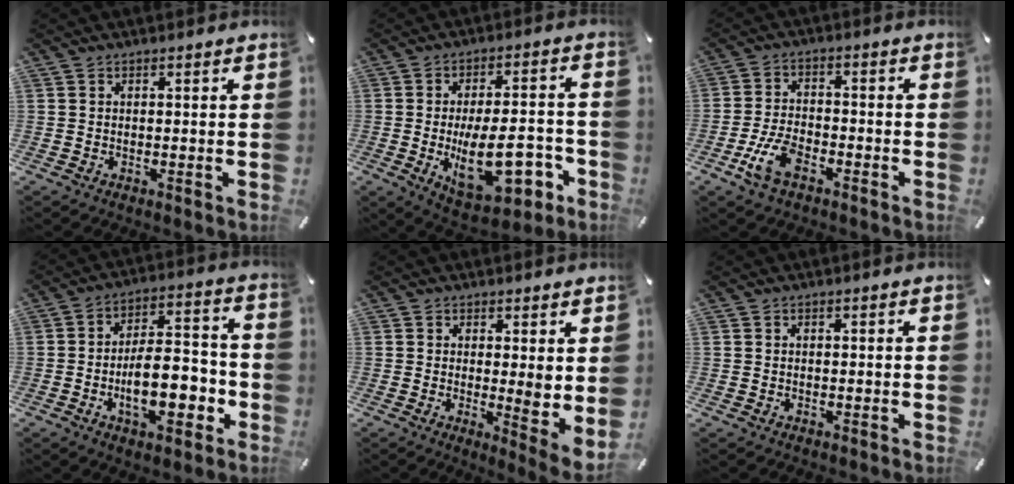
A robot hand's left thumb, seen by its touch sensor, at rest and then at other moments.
{"total": 17.8, "force": [-4.2, 8.8, 14.9], "torque": [-0.218, 0.000, -0.056]}
{"total": 8.1, "force": [-4.0, 4.3, 5.6], "torque": [-0.131, 0.008, -0.078]}
{"total": 14.5, "force": [-4.4, 7.6, 11.5], "torque": [-0.170, 0.009, -0.077]}
{"total": 4.9, "force": [1.3, 1.1, 4.5], "torque": [-0.053, -0.039, 0.022]}
{"total": 0.0}